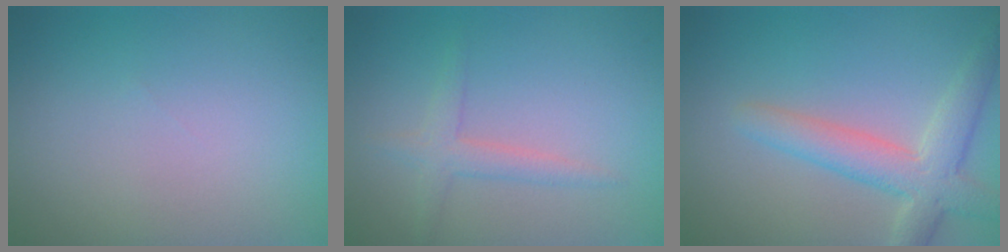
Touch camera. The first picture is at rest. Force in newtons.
{"total": 2.0, "press": 2.0, "slide": 0.1}
{"total": 4.4, "press": 4.4, "slide": 0.3}